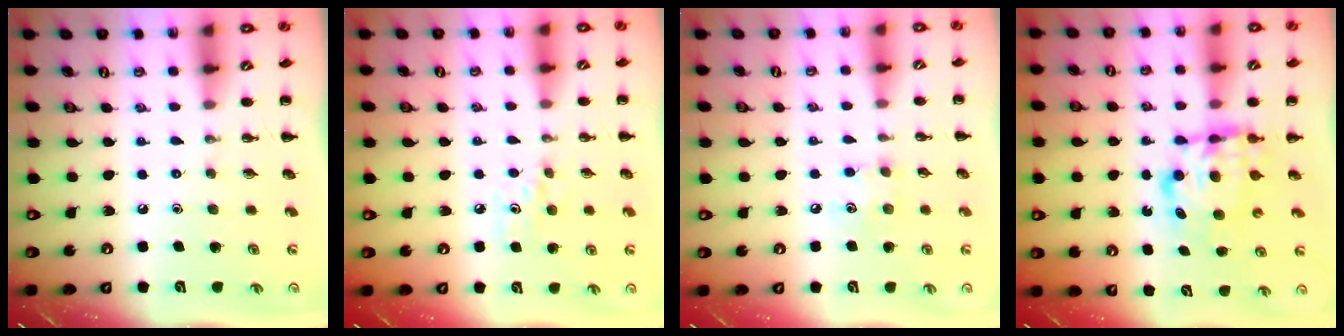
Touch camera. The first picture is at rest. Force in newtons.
{"total": 5.2, "press": 5.0, "slide": 1.6}
{"total": 6.4, "press": 6.3, "slide": 1.4}
{"total": 6.9, "press": 6.8, "slide": 1.1}